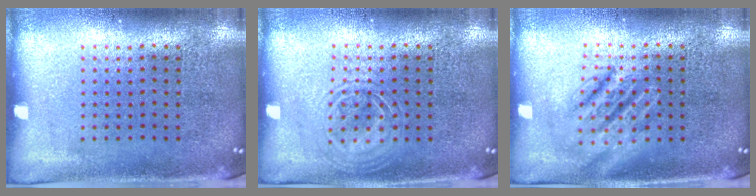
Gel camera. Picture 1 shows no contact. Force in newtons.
{"total": 2.0, "press": 1.9, "slide": 0.3}
{"total": 2.8, "press": 2.8, "slide": 0.3}